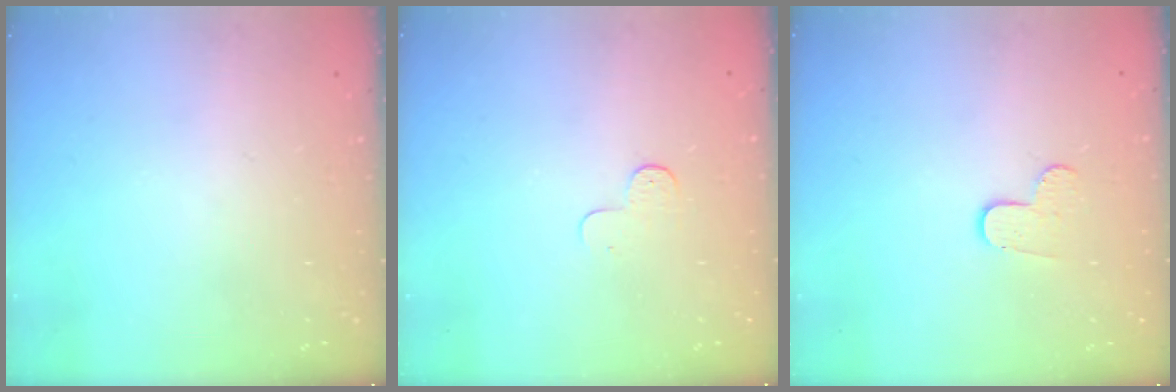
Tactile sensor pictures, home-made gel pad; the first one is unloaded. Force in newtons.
{"total": 3.2, "press": 3.2, "slide": 0.3}
{"total": 6.0, "press": 6.0, "slide": 0.5}